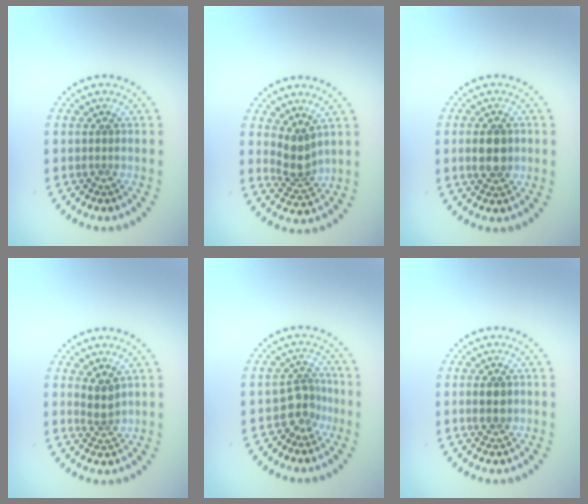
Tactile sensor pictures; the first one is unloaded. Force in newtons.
{"total": 2.8, "press": 2.2, "slide": 1.8}
{"total": 3.4, "press": 3.4, "slide": 0.2}
{"total": 1.9, "press": 1.5, "slide": 1.1}
{"total": 2.5, "press": 1.9, "slide": 1.7}
{"total": 1.8, "press": 1.8, "slide": 0.1}